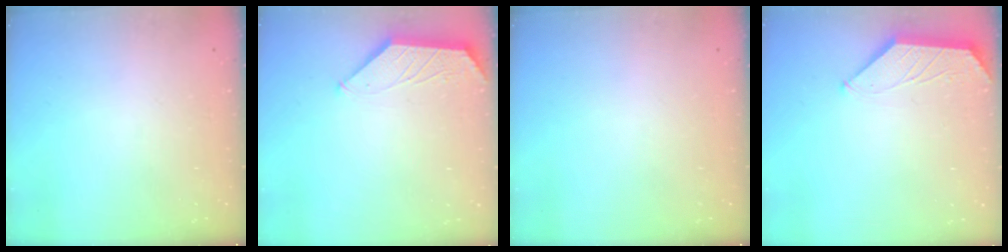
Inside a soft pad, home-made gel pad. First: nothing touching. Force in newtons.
{"total": 0.8, "press": 0.8, "slide": 0.2}
{"total": 0.0}
{"total": 0.5, "press": 0.4, "slide": 0.3}